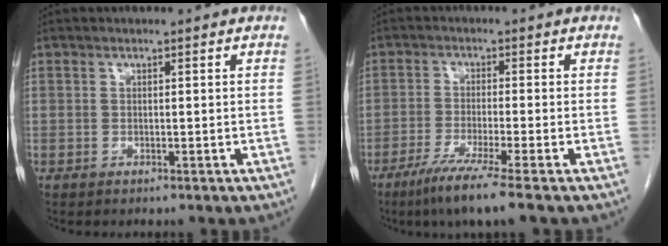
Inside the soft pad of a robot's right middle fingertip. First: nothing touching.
{"total": 7.5, "force": [-5.1, -1.3, 5.4], "torque": [-0.098, -0.027, -0.094]}